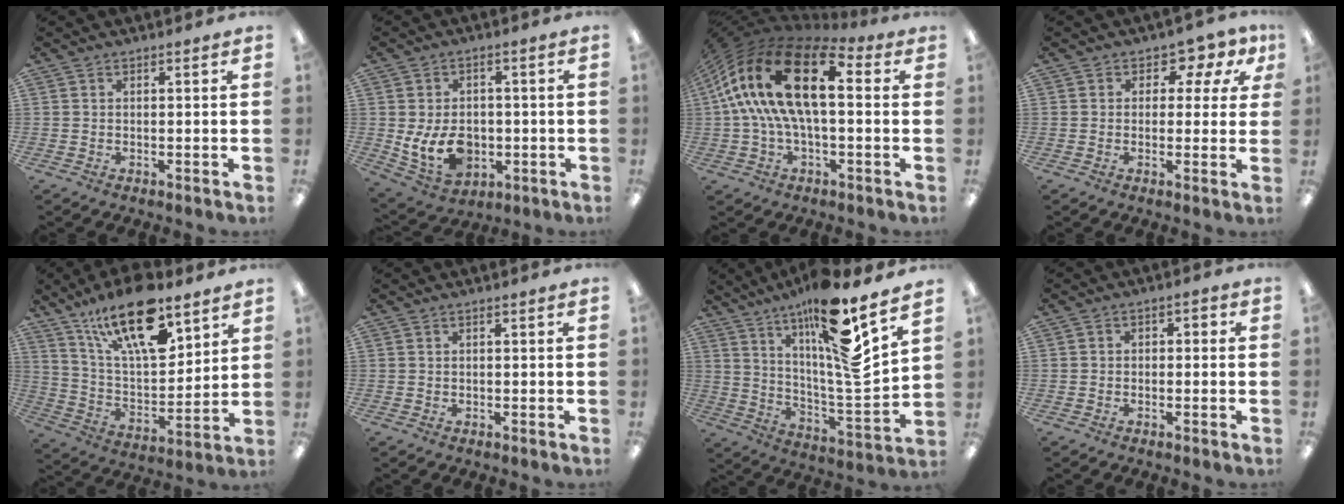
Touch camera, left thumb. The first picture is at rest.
{"total": 10.6, "force": [-2.0, 7.8, 6.8], "torque": [-0.137, 0.009, -0.032]}
{"total": 22.2, "force": [5.8, 10.4, 18.7], "torque": [-0.375, -0.020, 0.096]}
{"total": 4.8, "force": [1.7, 3.6, 2.7], "torque": [-0.041, -0.001, 0.025]}
{"total": 22.2, "force": [14.5, 8.6, 14.5], "torque": [-0.246, -0.075, 0.247]}
{"total": 0.0}
{"total": 18.9, "force": [12.4, 2.2, 14.1], "torque": [-0.241, -0.080, 0.191]}
{"total": 2.4, "force": [-1.8, 1.3, 0.9], "torque": [-0.011, 0.013, -0.034]}